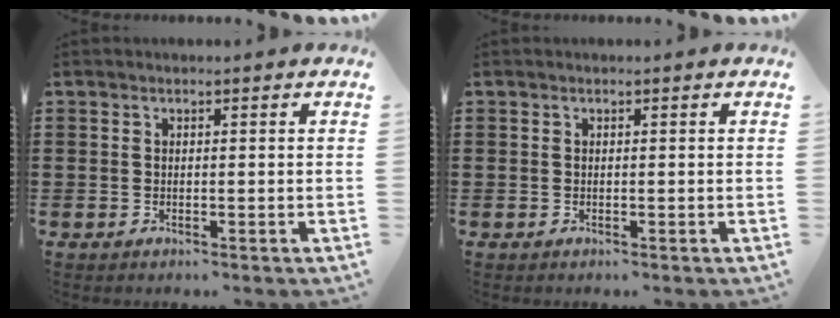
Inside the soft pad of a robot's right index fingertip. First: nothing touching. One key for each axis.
{"total": 0.0}